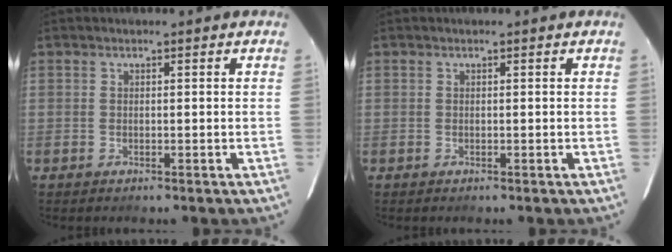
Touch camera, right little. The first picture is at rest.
{"total": 0.0}